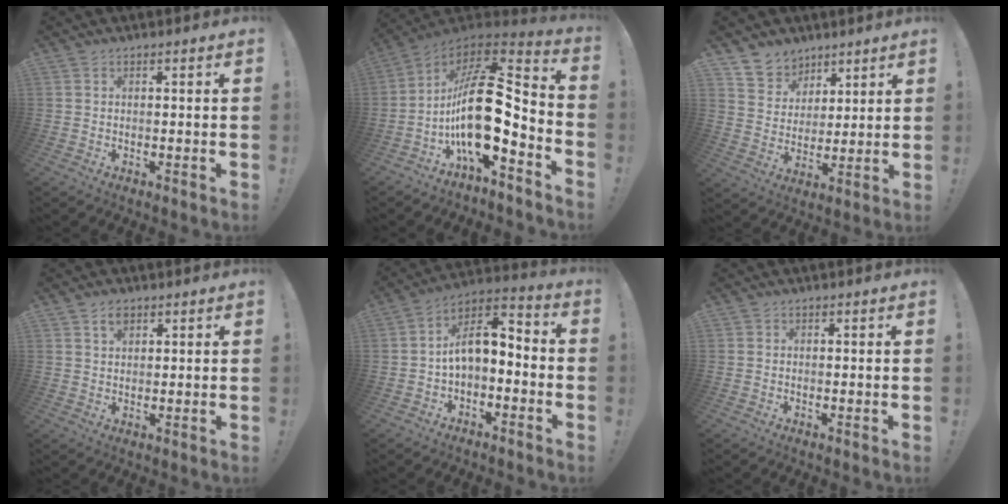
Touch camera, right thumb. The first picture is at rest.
{"total": 22.3, "force": [-3.1, 9.5, 20.0], "torque": [-0.370, 0.009, -0.049]}
{"total": 8.6, "force": [6.1, 6.0, 0.8], "torque": [-0.020, -0.054, 0.122]}
{"total": 3.0, "force": [1.7, 1.9, 1.7], "torque": [-0.018, -0.006, 0.028]}
{"total": 8.7, "force": [0.0, 5.3, 6.9], "torque": [-0.116, 0.009, 0.008]}
{"total": 0.0}